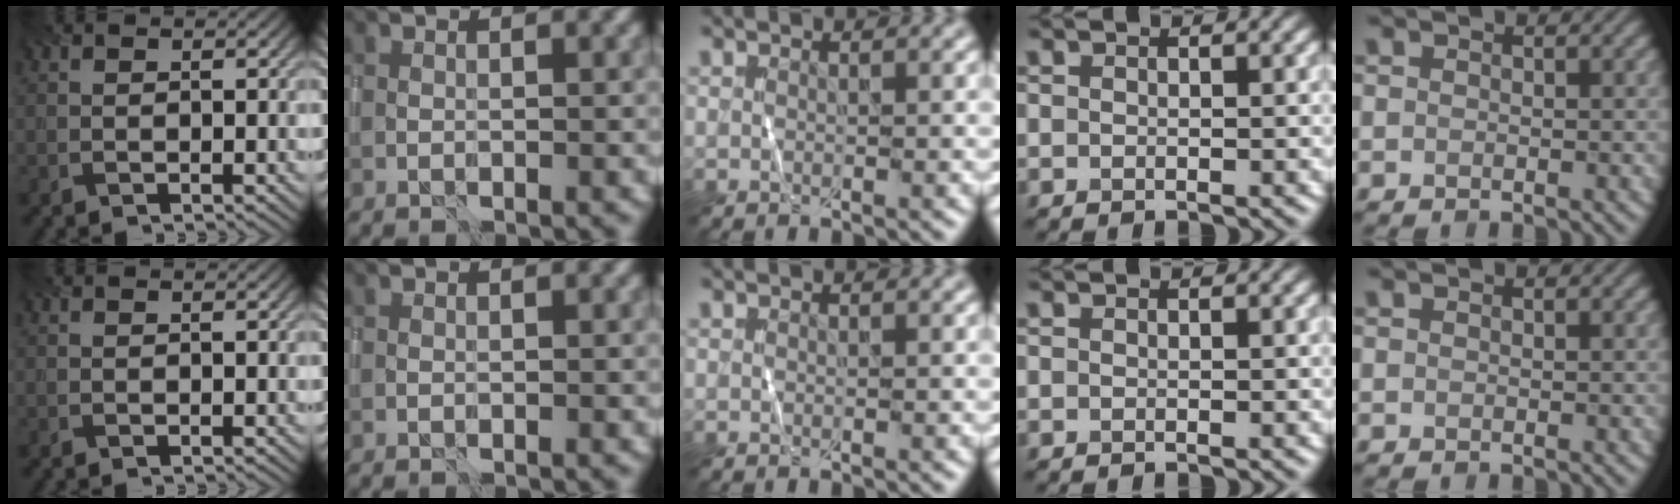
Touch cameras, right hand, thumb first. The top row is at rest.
{}